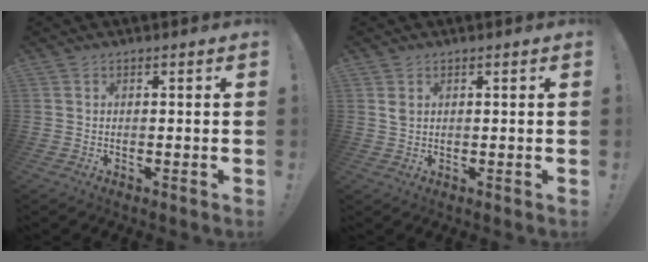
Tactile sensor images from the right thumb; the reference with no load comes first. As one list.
[{"total": 1.8, "force": [0.9, 1.1, 1.2], "torque": [-0.018, 0.000, 0.015]}]